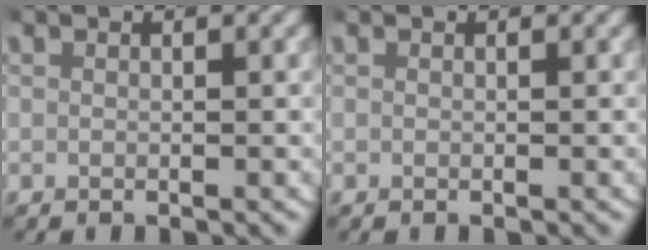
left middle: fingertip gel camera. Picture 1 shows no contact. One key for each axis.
{"total": 0.0}